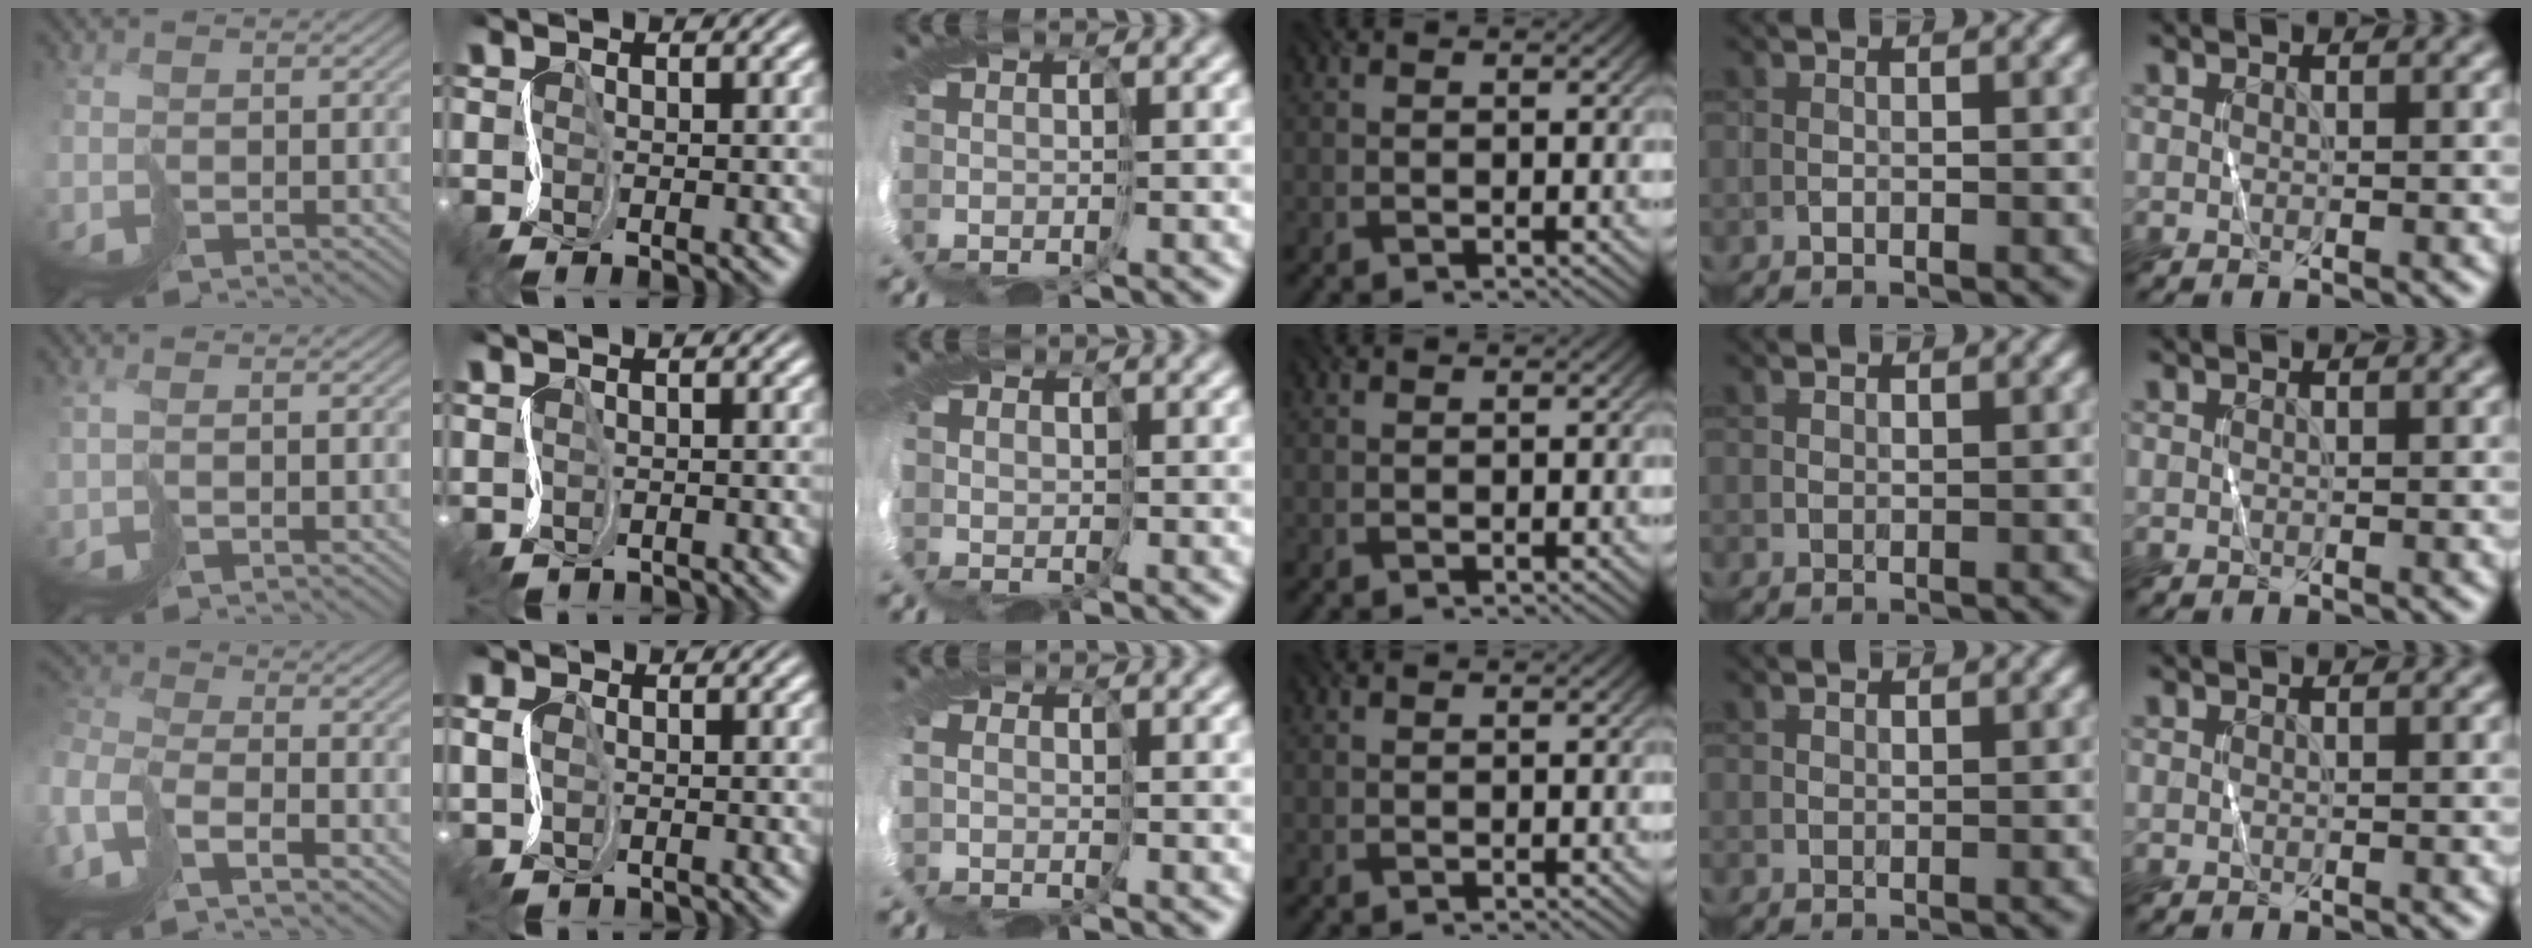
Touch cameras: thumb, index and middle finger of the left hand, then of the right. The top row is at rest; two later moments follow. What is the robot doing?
{"motion": "cut", "object": "wrapping paper"}